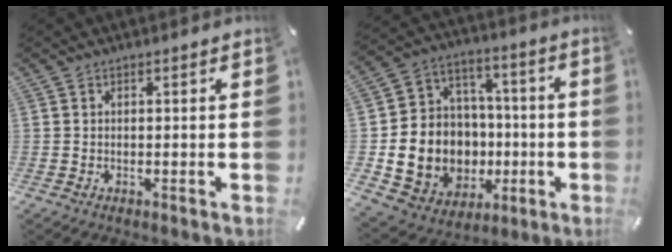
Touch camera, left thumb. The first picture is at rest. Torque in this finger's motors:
{"motor_torque": [0.64, 0.94, 1.24, 1.03, 0.36]}